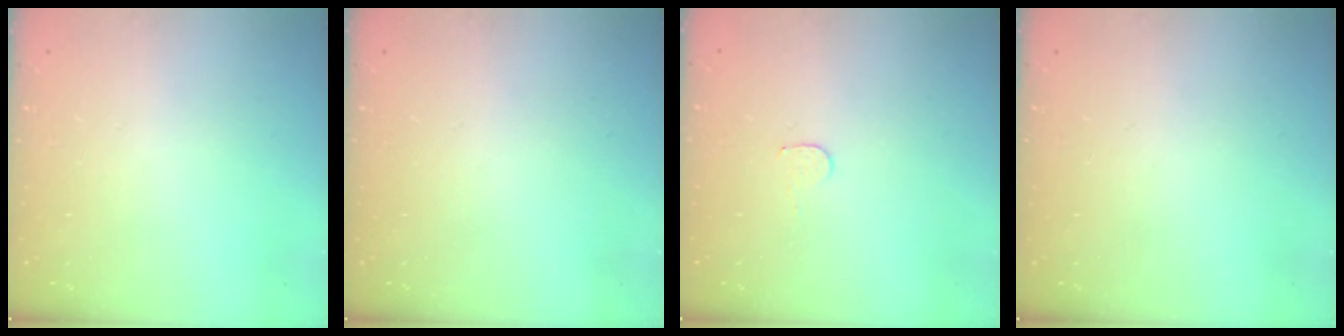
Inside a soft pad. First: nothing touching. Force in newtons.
{"total": 0.0}
{"total": 3.5, "press": 3.5, "slide": 0.3}
{"total": 0.0}